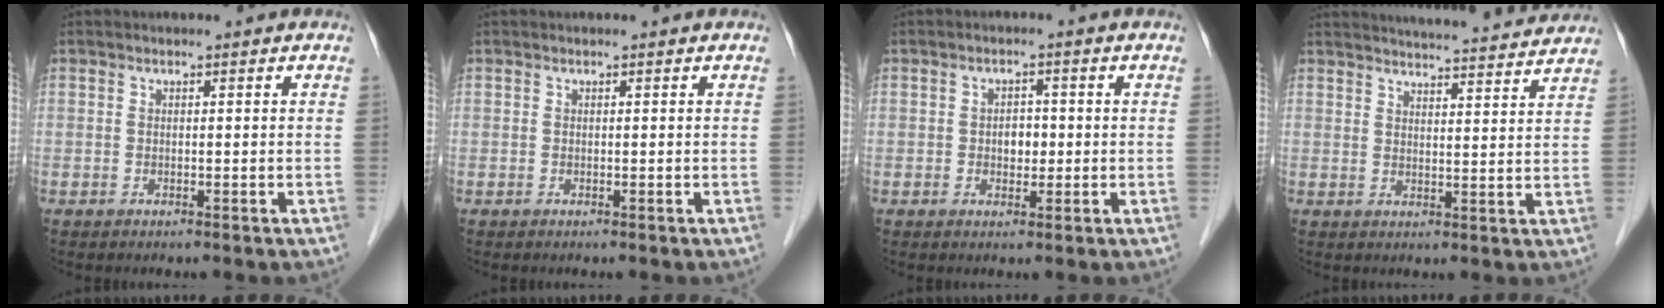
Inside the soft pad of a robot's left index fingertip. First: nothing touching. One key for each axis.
{"total": 0.0}
{"total": 2.5, "fx": -0.2, "fy": 1.7, "fz": 1.8, "tx": -0.026, "ty": 0.006, "tz": 0.000}
{"total": 16.7, "fx": 16.0, "fy": 0.9, "fz": 4.9, "tx": -0.071, "ty": 0.000, "tz": 0.201}